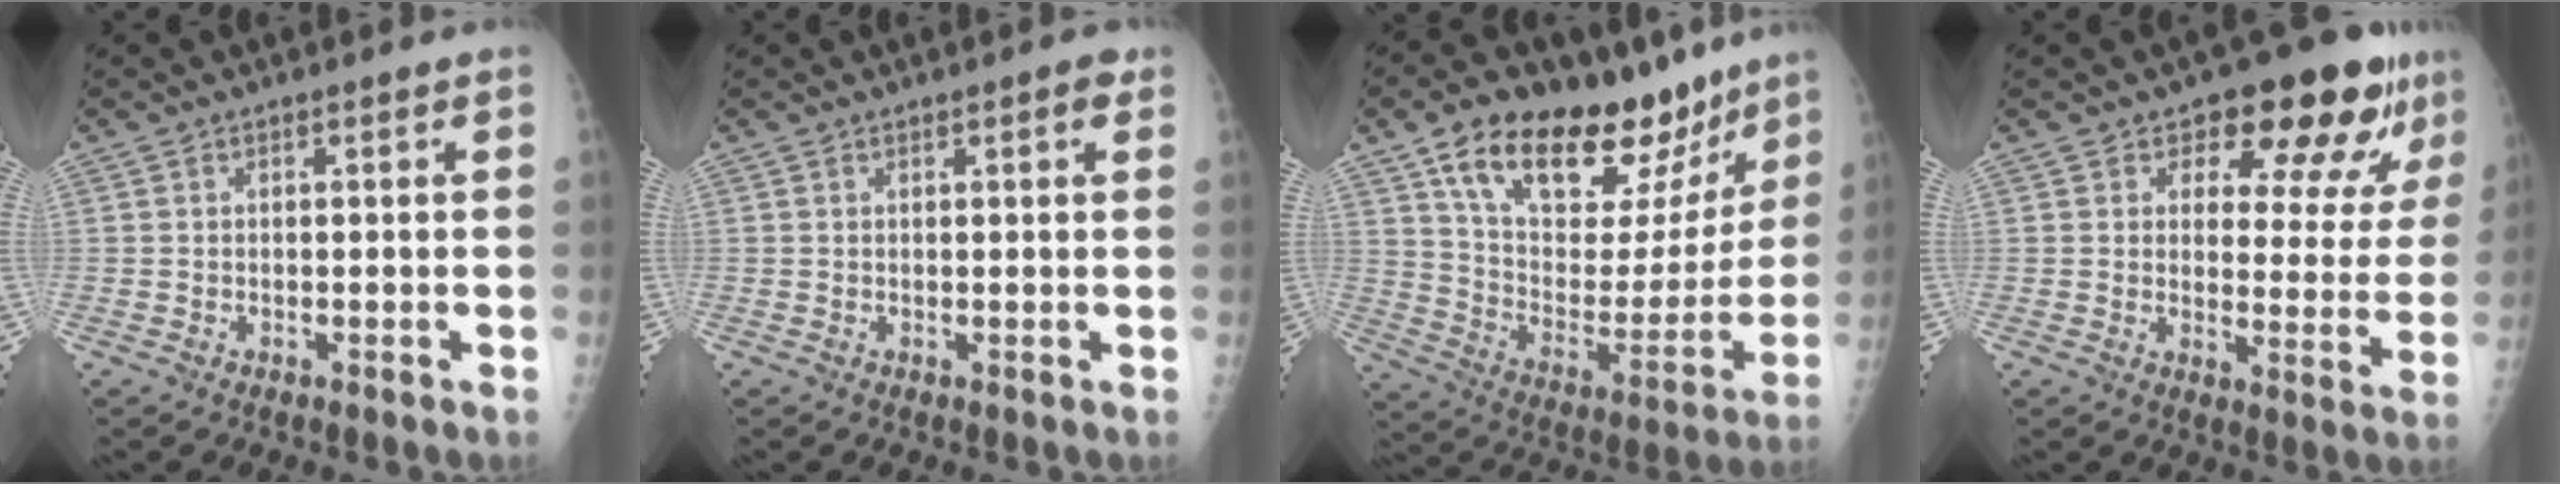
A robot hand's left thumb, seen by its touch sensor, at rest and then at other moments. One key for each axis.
{"total": 1.9, "fx": 1.0, "fy": 0.6, "fz": 1.5, "tx": -0.014, "ty": -0.001, "tz": 0.010}
{"total": 29.1, "fx": 18.8, "fy": 13.5, "fz": 17.7, "tx": -0.230, "ty": -0.047, "tz": 0.302}
{"total": 14.5, "fx": 9.3, "fy": 6.7, "fz": 8.9, "tx": -0.060, "ty": -0.047, "tz": 0.115}